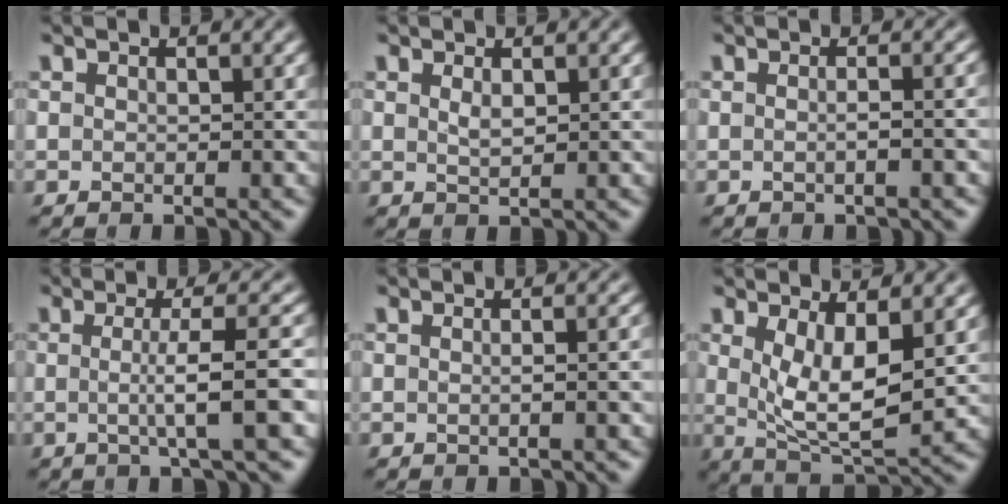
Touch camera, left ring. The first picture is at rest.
{"total": 1.0, "force": [0.4, 0.3, 0.8], "torque": [-0.019, -0.001, 0.010]}
{"total": 2.1, "force": [0.0, 0.8, 1.9], "torque": [-0.010, 0.001, -0.009]}
{"total": 5.0, "force": [-0.3, 0.8, 4.9], "torque": [-0.073, -0.001, -0.008]}
{"total": 2.5, "force": [0.1, 1.1, 2.3], "torque": [-0.008, 0.004, -0.012]}
{"total": 6.2, "force": [1.0, 2.3, 5.6], "torque": [-0.108, -0.017, 0.024]}